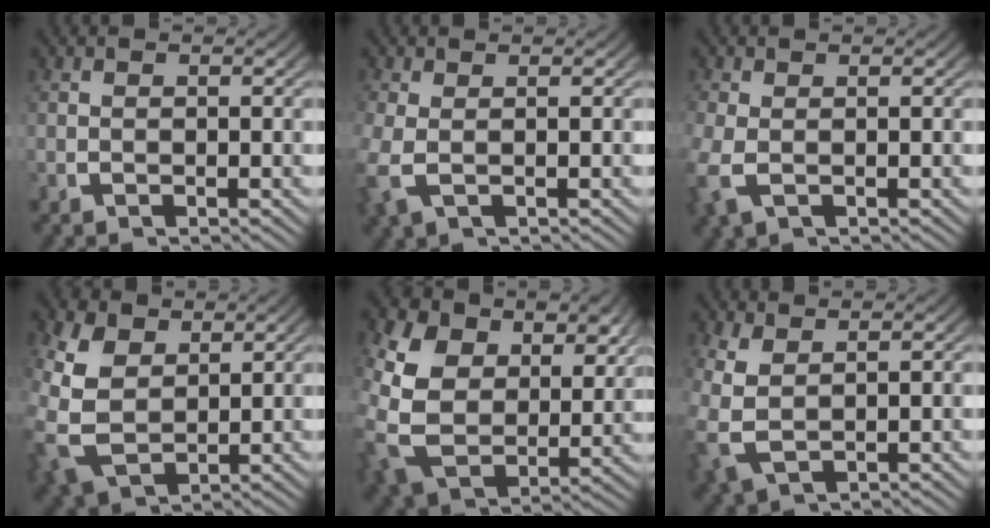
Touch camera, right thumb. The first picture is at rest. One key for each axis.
{"total": 2.2, "fx": 0.0, "fy": 1.3, "fz": 1.7, "tx": -0.050, "ty": -0.006, "tz": 0.004}
{"total": 2.1, "fx": -0.3, "fy": 1.3, "fz": 1.5, "tx": -0.044, "ty": -0.007, "tz": -0.002}
{"total": 7.3, "fx": -0.1, "fy": 5.7, "fz": 4.6, "tx": -0.141, "ty": -0.046, "tz": 0.025}
{"total": 10.8, "fx": 0.4, "fy": 8.2, "fz": 6.9, "tx": -0.205, "ty": -0.066, "tz": 0.031}
{"total": 4.0, "fx": 0.4, "fy": 2.8, "fz": 2.8, "tx": -0.086, "ty": -0.021, "tz": 0.025}